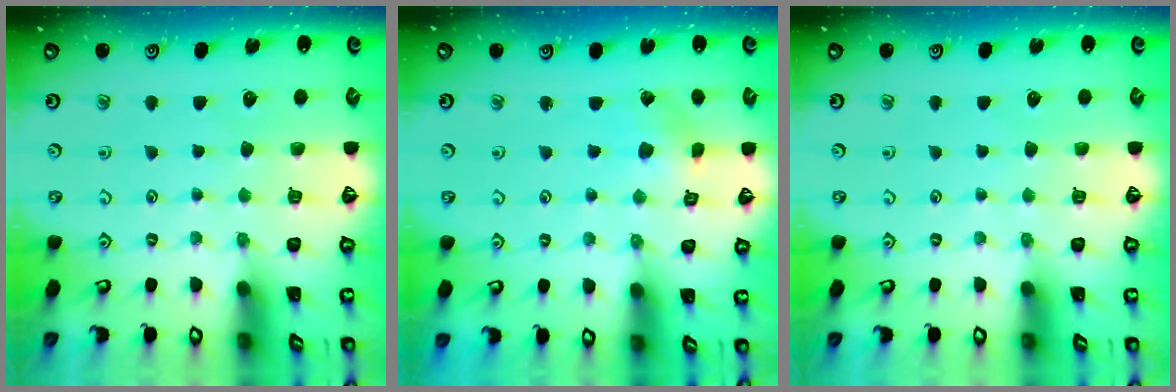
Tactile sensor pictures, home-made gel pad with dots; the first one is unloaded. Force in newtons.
{"total": 2.3, "press": 2.3, "slide": 0.3}
{"total": 0.0}